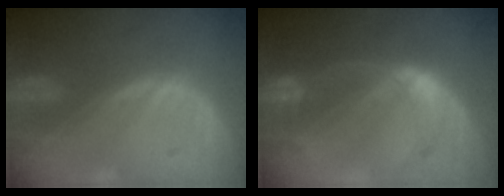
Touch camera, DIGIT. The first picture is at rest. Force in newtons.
{"total": 7.6, "press": 6.6, "slide": 3.8}